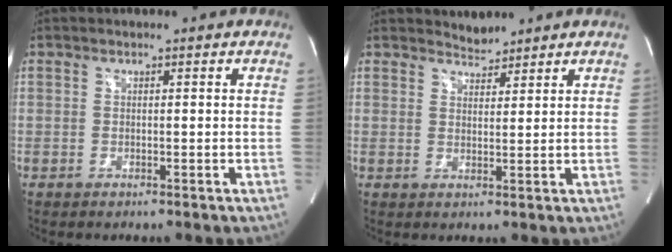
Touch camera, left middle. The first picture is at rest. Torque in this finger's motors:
{"motor_torque": [0.07, -0.08, -0.14, -0.01]}